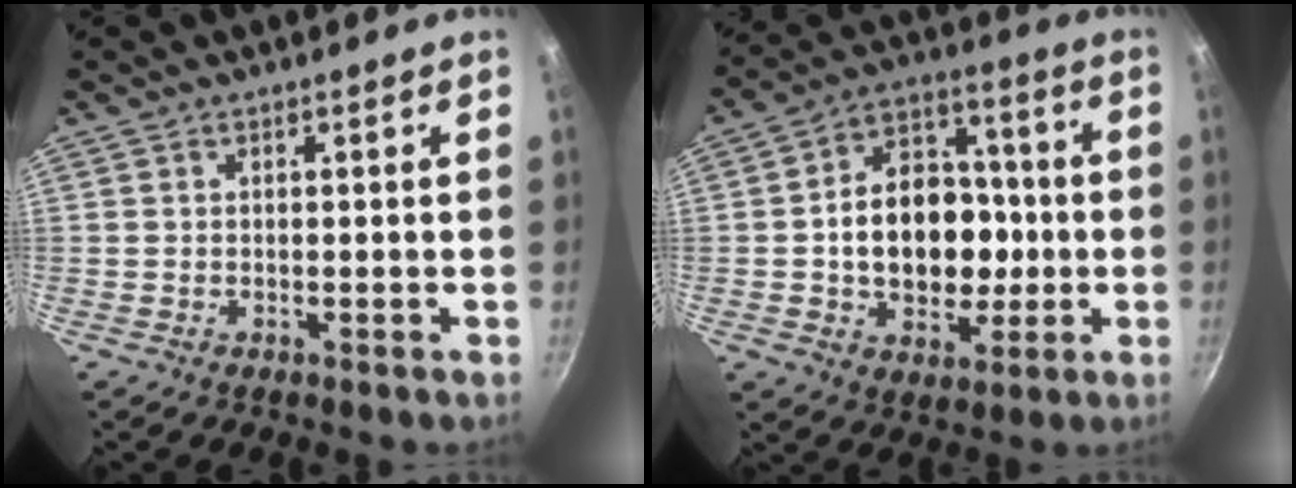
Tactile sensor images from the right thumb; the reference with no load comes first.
{"total": 17.8, "force": [-1.3, 13.3, 11.7], "torque": [-0.140, 0.035, -0.022]}